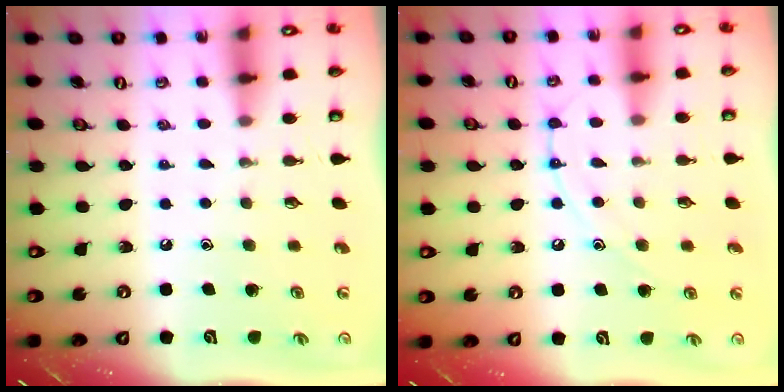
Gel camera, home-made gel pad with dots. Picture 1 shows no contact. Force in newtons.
{"total": 8.8, "press": 8.8, "slide": 0.9}